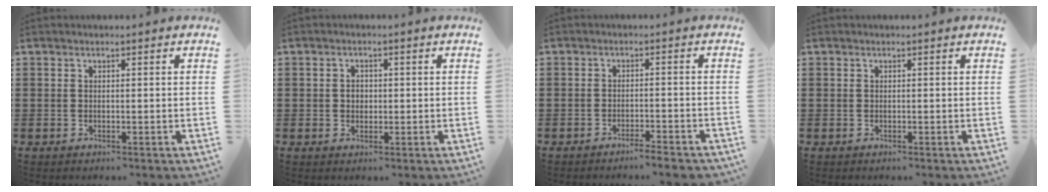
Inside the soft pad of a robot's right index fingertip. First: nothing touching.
{"total": 1.7, "force": [0.1, 1.4, 0.9], "torque": [-0.021, 0.008, -0.001]}
{"total": 2.6, "force": [-2.4, -0.2, 1.2], "torque": [-0.019, 0.000, -0.046]}
{"total": 0.0}